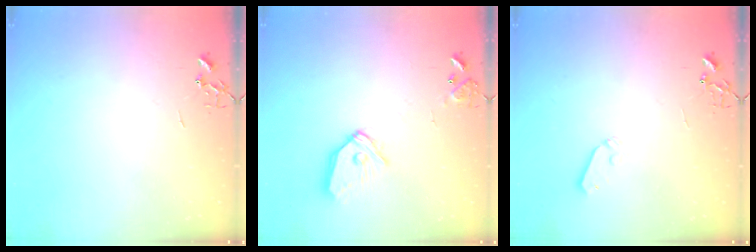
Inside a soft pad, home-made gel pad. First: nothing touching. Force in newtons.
{"total": 12.7, "press": 12.6, "slide": 1.7}
{"total": 5.7, "press": 5.7, "slide": 0.5}